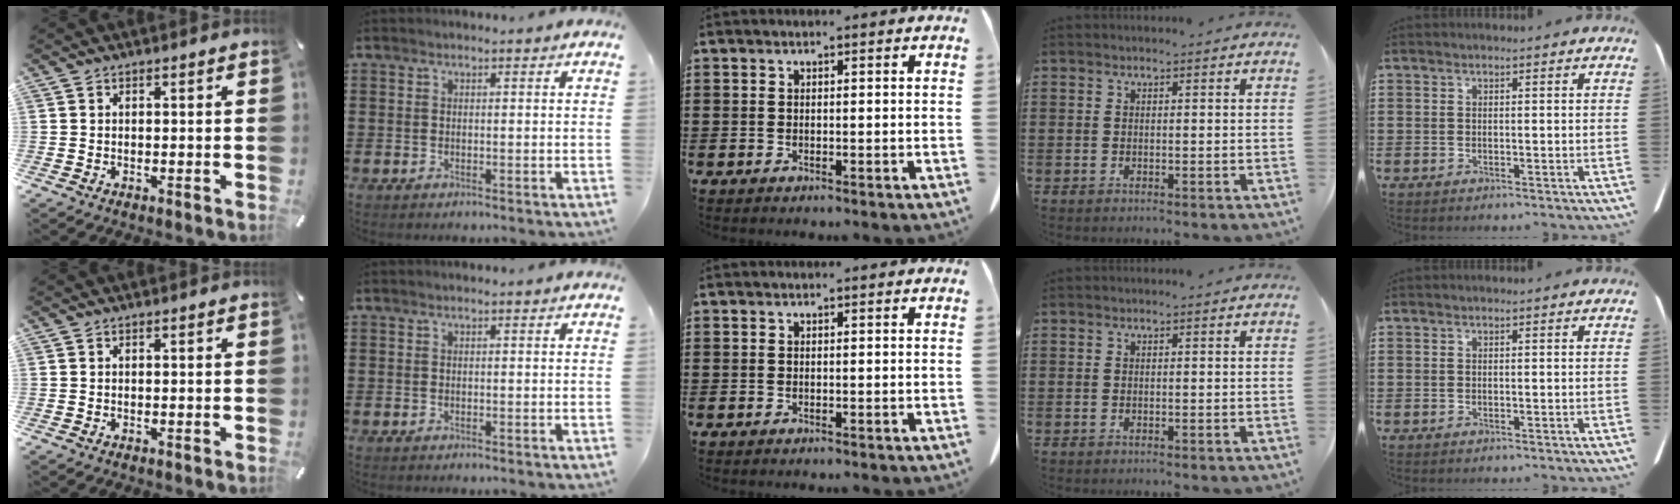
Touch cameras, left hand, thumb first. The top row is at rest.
{}